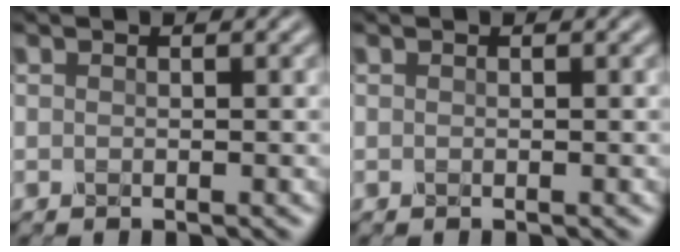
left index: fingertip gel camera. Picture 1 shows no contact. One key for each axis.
{"total": 0.0}